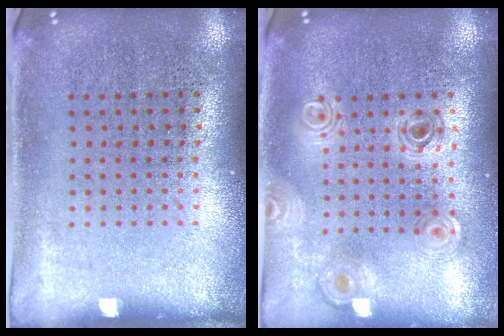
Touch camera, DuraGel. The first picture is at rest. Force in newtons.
{"total": 0.8, "press": 0.8, "slide": 0.1}